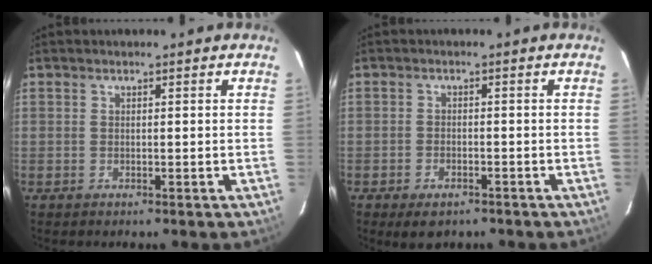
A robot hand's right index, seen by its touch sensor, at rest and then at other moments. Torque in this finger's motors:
{"motor_torque": [0.67, -0.57, 0.22, 0.01]}